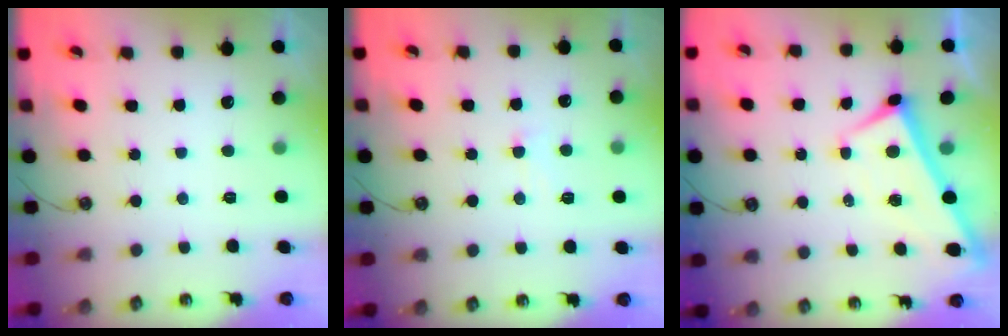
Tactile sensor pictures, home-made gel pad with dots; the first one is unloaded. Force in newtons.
{"total": 0.8, "press": 0.6, "slide": 0.5}
{"total": 1.9, "press": 1.9, "slide": 0.2}